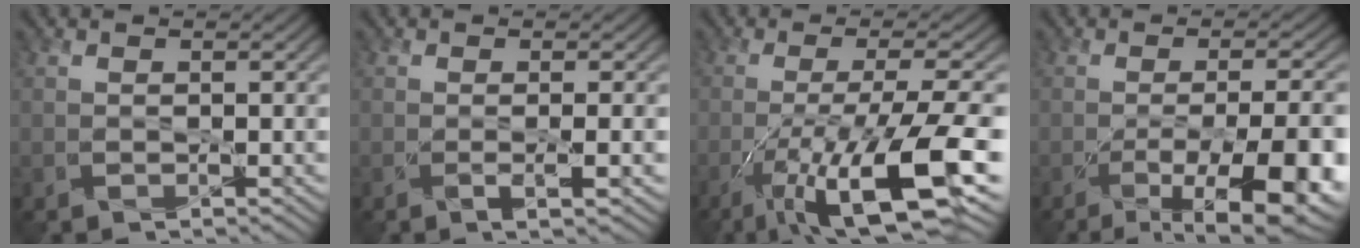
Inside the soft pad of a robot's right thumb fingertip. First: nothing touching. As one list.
[{"total": 2.2, "force": [-0.2, 0.4, 2.2], "torque": [-0.037, 0.000, -0.006]}, {"total": 14.2, "force": [-6.4, 3.3, 12.2], "torque": [-0.217, -0.015, -0.101]}, {"total": 14.4, "force": [-6.3, 4.7, 12.1], "torque": [-0.157, -0.012, -0.079]}]